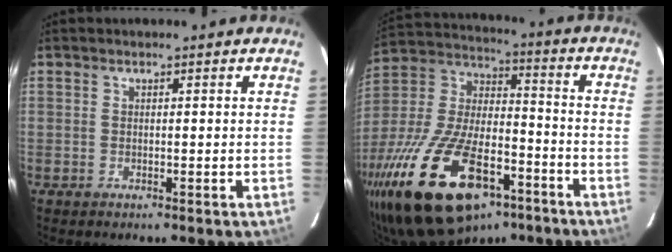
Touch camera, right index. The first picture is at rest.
{"total": 28.8, "force": [-16.9, 13.1, 19.3], "torque": [-0.387, -0.021, -0.277]}